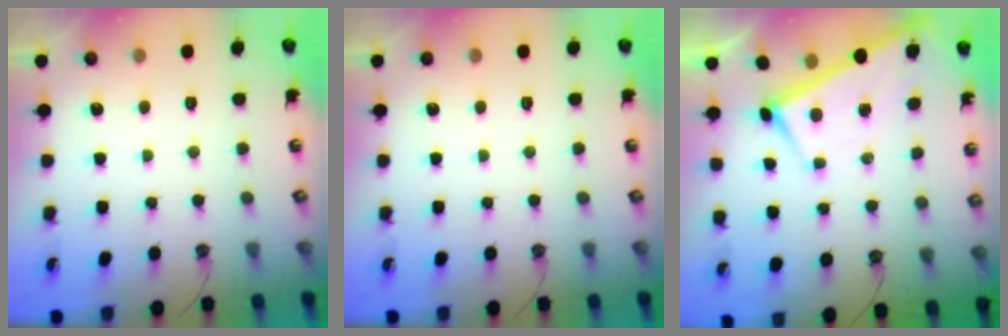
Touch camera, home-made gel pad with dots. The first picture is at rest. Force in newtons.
{"total": 0.0}
{"total": 3.0, "press": 3.0, "slide": 0.1}